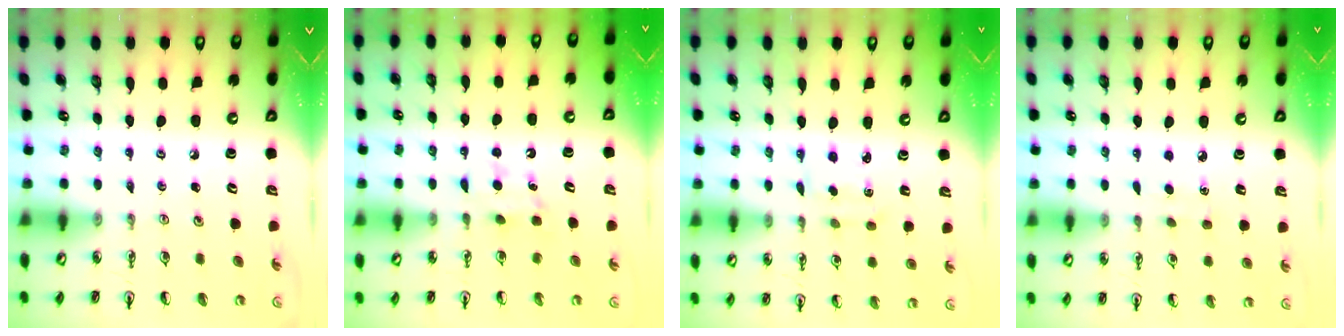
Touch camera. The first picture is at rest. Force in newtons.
{"total": 5.7, "press": 5.6, "slide": 1.2}
{"total": 1.9, "press": 1.8, "slide": 0.6}
{"total": 2.9, "press": 2.9, "slide": 0.3}